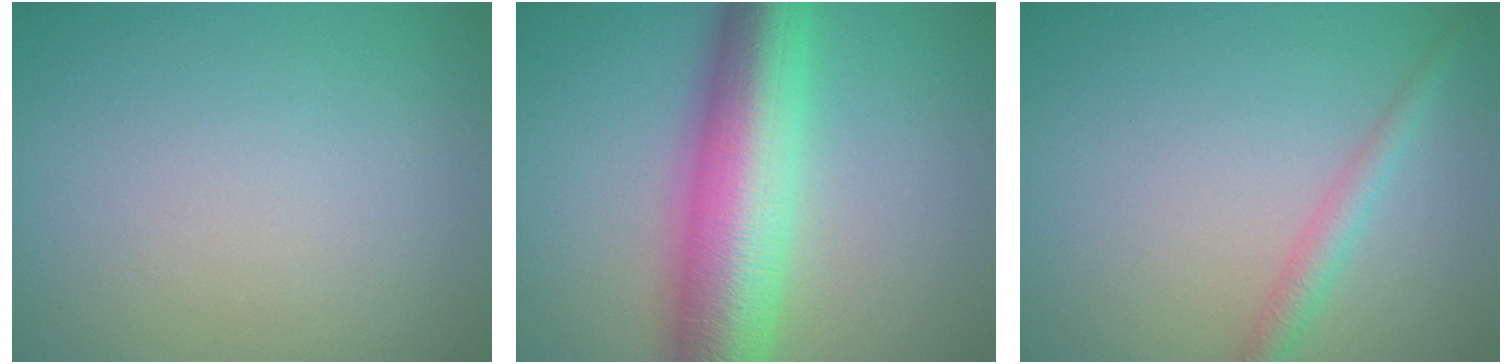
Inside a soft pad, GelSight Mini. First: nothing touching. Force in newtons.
{"total": 10.9, "press": 10.9, "slide": 0.2}
{"total": 1.9, "press": 1.9, "slide": 0.0}